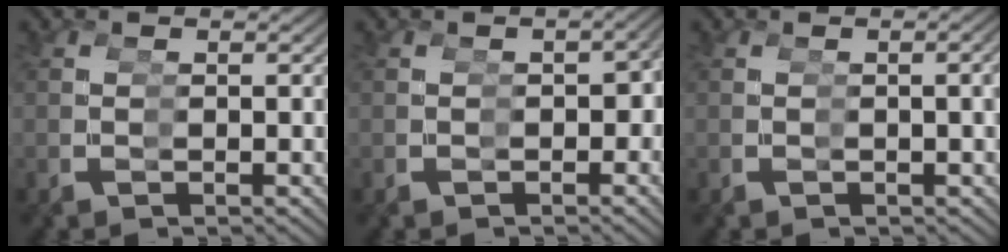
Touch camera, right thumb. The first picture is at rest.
{"total": 2.8, "force": [-0.8, 1.9, 2.0], "torque": [-0.019, -0.007, -0.006]}
{"total": 1.7, "force": [-0.1, -0.4, 1.6], "torque": [-0.024, 0.008, 0.001]}